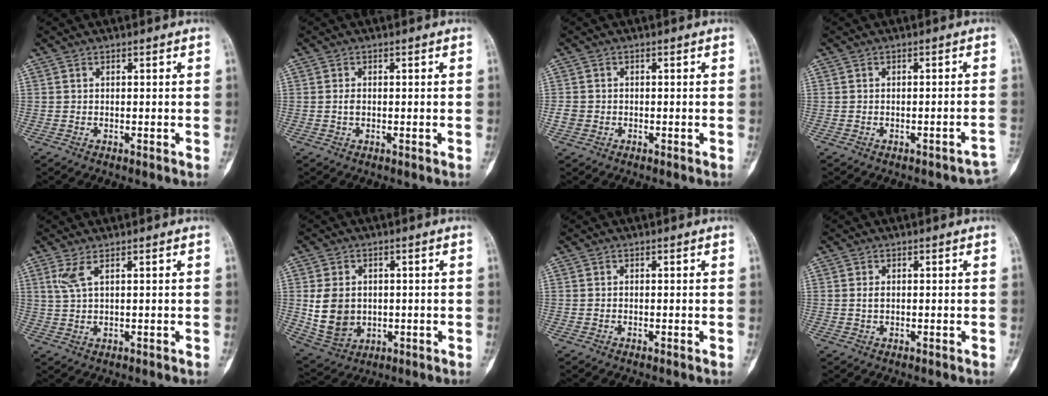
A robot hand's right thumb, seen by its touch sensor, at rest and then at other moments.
{"total": 1.1, "force": [-0.1, 0.7, 0.8], "torque": [-0.011, 0.000, -0.001]}
{"total": 2.0, "force": [-0.5, 1.7, 0.7], "torque": [-0.013, 0.005, -0.009]}
{"total": 2.9, "force": [-2.1, 1.1, 1.6], "torque": [-0.007, 0.026, -0.022]}
{"total": 3.3, "force": [1.6, 0.7, 2.9], "torque": [-0.075, -0.001, 0.042]}
{"total": 9.3, "force": [0.4, 7.4, 5.6], "torque": [-0.092, -0.002, 0.028]}
{"total": 0.0}
{"total": 1.1, "force": [0.2, 0.7, 0.8], "torque": [-0.016, 0.000, 0.004]}